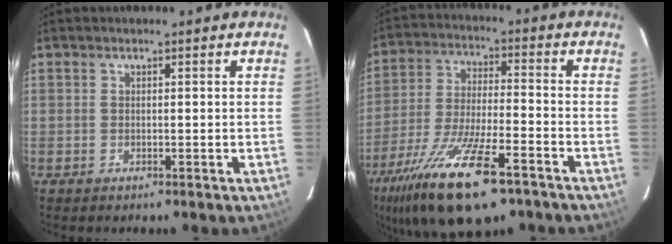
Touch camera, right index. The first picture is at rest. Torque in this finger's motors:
{"motor_torque": [1.25, -0.89, 1.05, 0.21]}